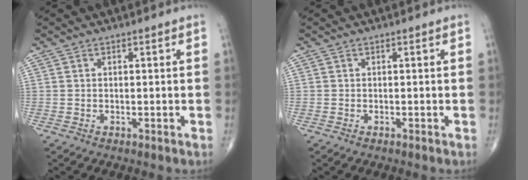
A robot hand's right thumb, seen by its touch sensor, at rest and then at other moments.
{"total": 0.0}